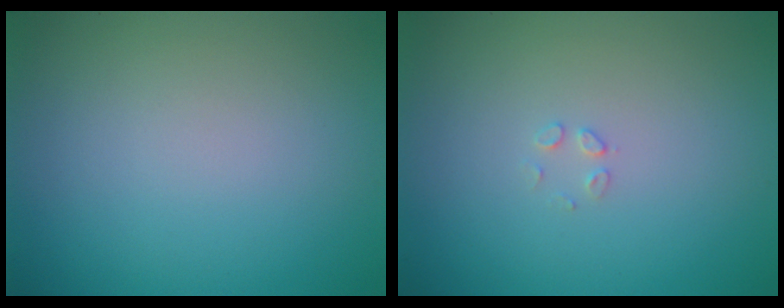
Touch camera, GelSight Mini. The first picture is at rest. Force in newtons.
{"total": 0.8, "press": 0.8, "slide": 0.0}